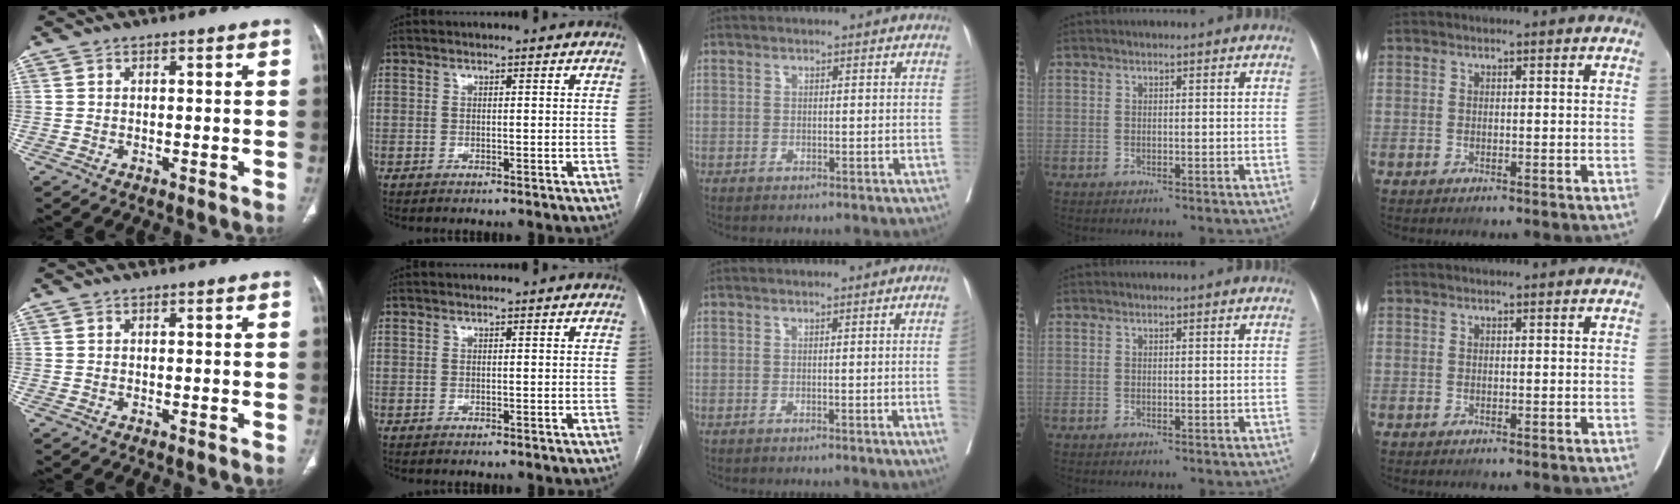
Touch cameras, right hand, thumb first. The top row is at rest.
{"middle": {"total": 2.5, "force": [-0.3, -1.1, 2.2], "torque": [-0.026, -0.002, -0.003]}}